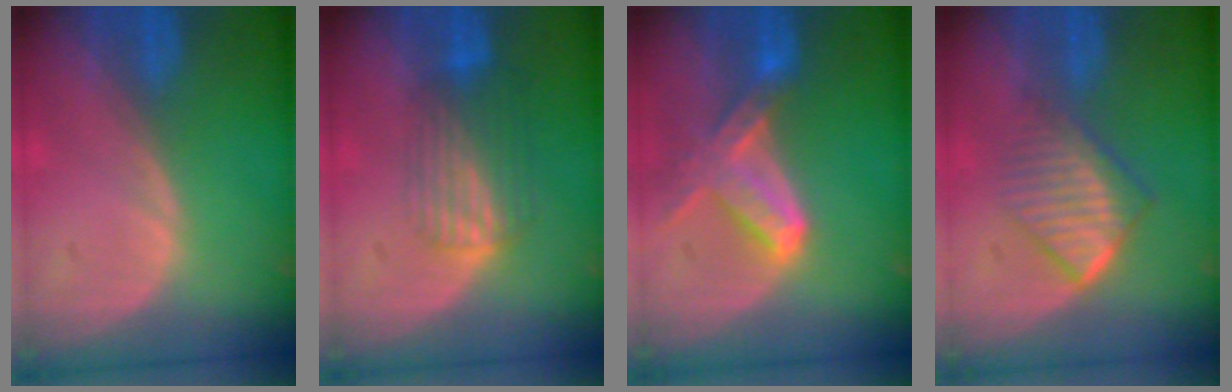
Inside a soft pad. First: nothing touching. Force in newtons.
{"total": 6.8, "press": 5.7, "slide": 3.7}
{"total": 7.2, "press": 6.7, "slide": 2.8}
{"total": 6.9, "press": 5.9, "slide": 3.5}